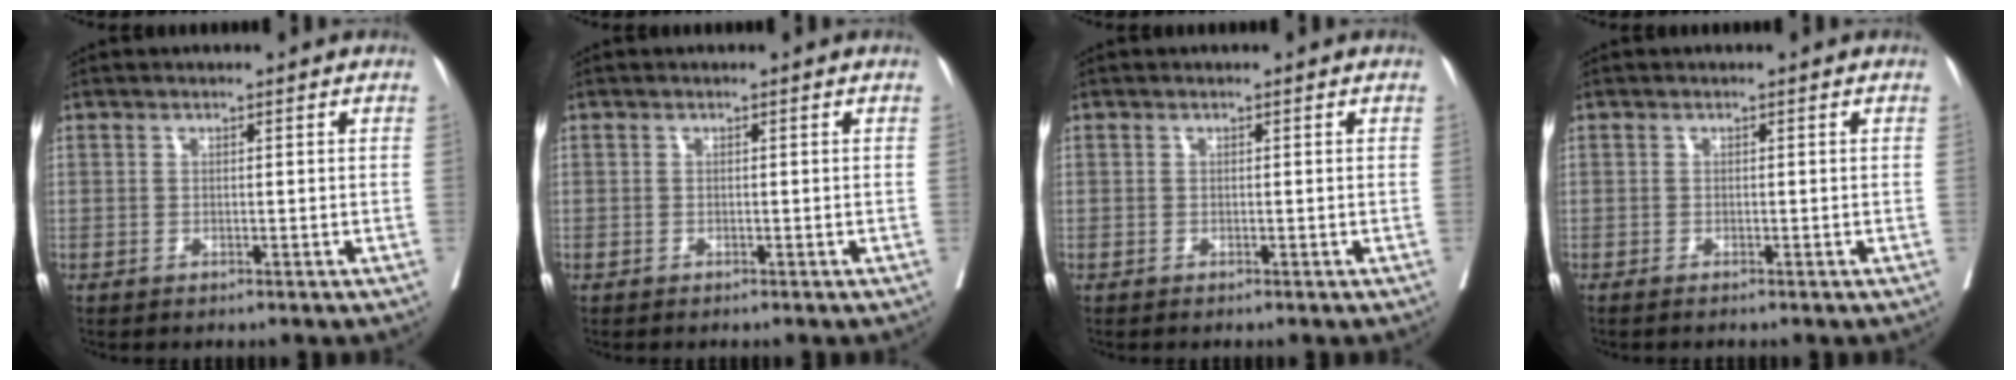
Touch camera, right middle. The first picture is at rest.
{"total": 0.5, "force": [-0.1, 0.5, -0.1], "torque": [0.008, 0.006, -0.003]}
{"total": 0.0}
{"total": 0.8, "force": [-0.7, -0.1, 0.4], "torque": [-0.005, 0.001, -0.010]}